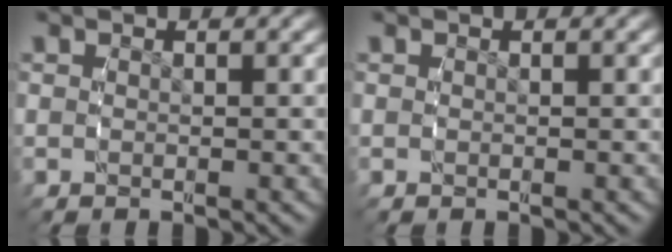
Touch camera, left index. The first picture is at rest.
{"total": 0.0}